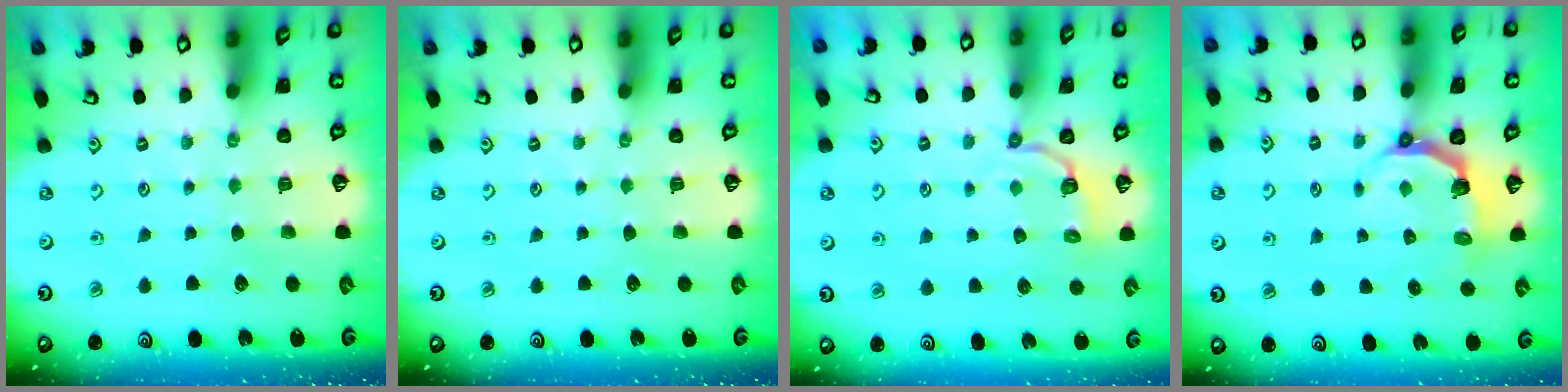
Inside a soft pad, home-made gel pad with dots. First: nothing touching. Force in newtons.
{"total": 0.0}
{"total": 3.1, "press": 1.5, "slide": 2.7}
{"total": 4.8, "press": 3.3, "slide": 3.4}